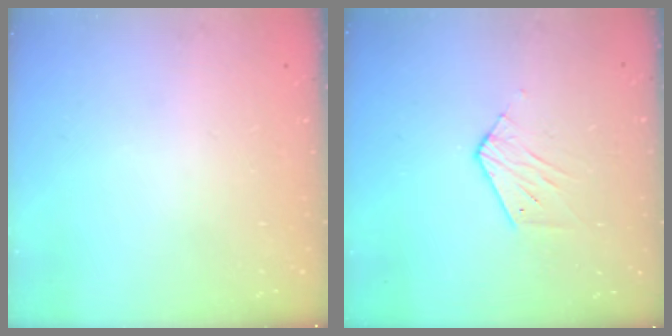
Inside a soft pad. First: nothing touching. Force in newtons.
{"total": 4.5, "press": 4.5, "slide": 0.3}